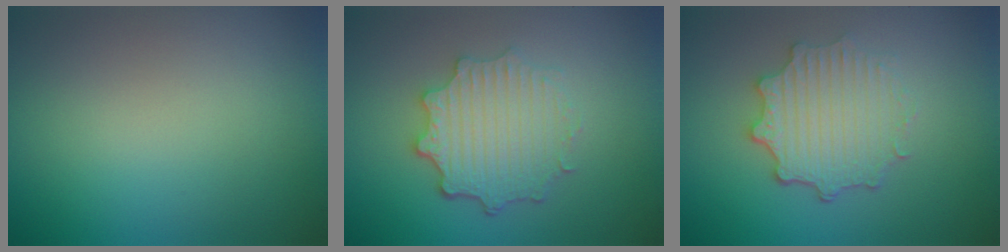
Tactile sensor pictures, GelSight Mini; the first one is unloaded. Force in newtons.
{"total": 4.8, "press": 3.8, "slide": 3.1}
{"total": 4.6, "press": 3.6, "slide": 2.8}